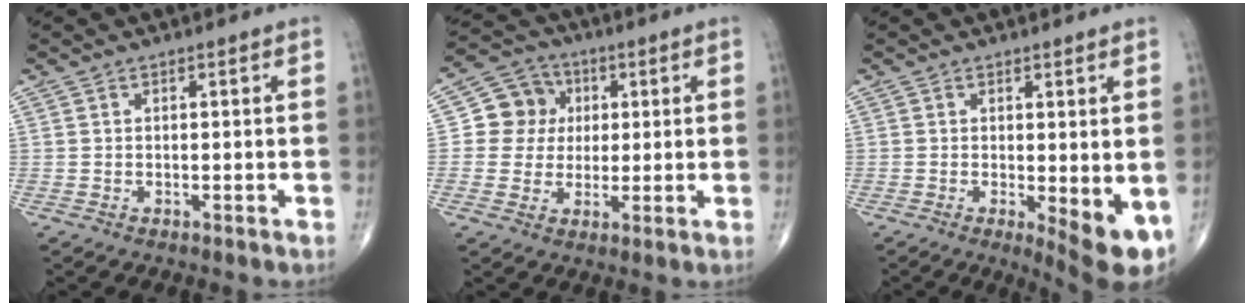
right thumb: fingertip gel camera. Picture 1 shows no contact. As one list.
[{"total": 8.7, "force": [1.4, 8.1, 2.7], "torque": [-0.003, 0.006, 0.015]}, {"total": 7.4, "force": [-1.3, 2.3, 7.0], "torque": [-0.091, -0.020, -0.013]}]